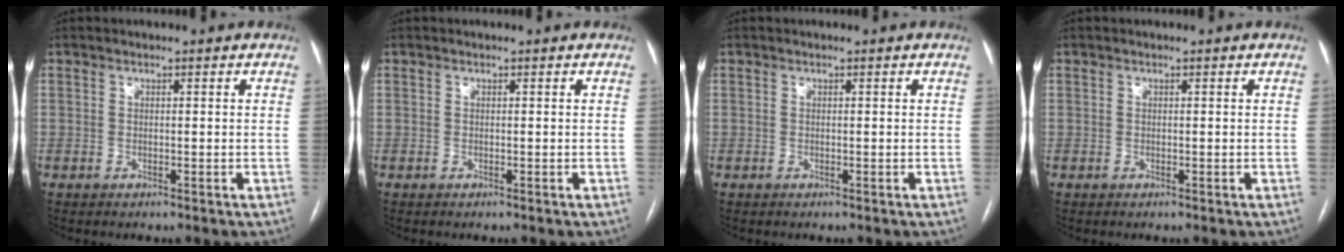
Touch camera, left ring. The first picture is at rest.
{"total": 0.0}
{"total": 0.0}
{"total": 0.0}